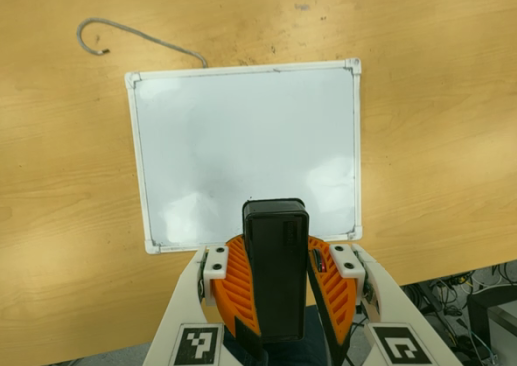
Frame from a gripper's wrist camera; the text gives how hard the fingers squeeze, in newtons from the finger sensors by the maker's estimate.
{"total": 11.4, "left": 11.5, "right": 11.3}